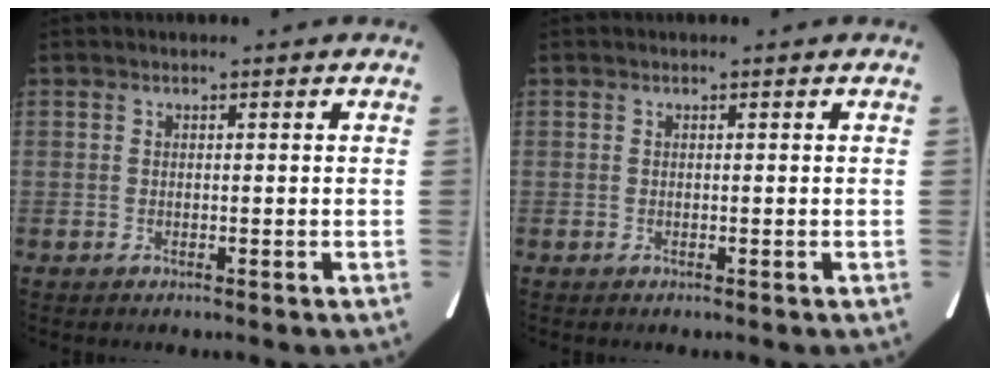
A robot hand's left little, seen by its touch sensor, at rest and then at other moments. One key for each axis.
{"total": 0.0}